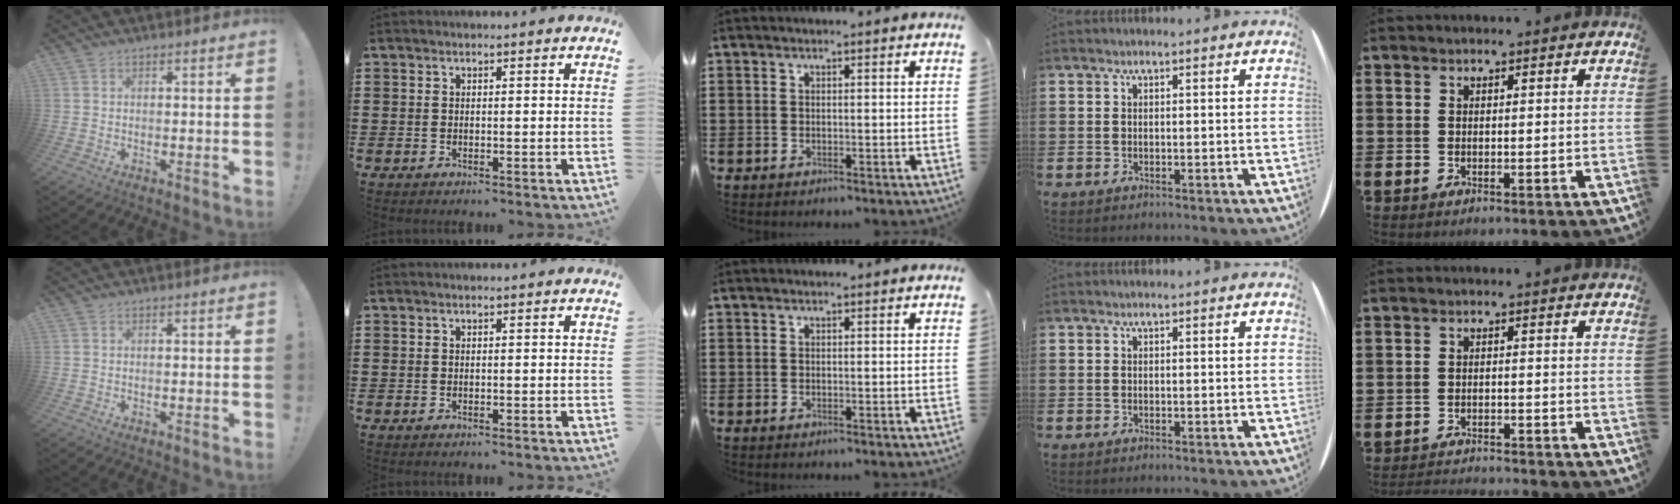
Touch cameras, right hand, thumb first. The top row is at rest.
{"little": {"total": 1.9, "force": [-1.9, -0.1, 0.0], "torque": [-0.003, 0.003, -0.040]}}